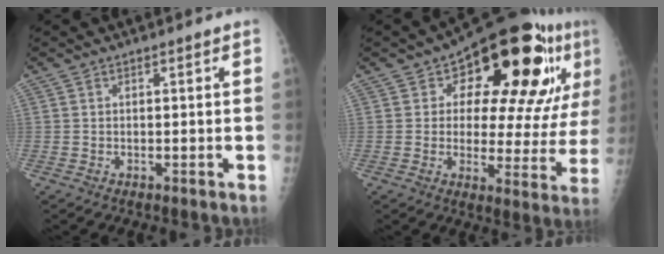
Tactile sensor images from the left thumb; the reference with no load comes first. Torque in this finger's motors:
{"motor_torque": [0.36, 1.54, 0.20, -0.23, 0.13]}